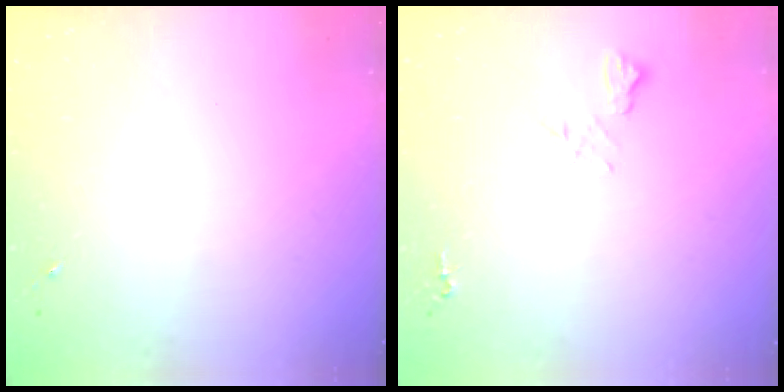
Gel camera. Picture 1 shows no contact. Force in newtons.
{"total": 5.8, "press": 5.8, "slide": 0.7}